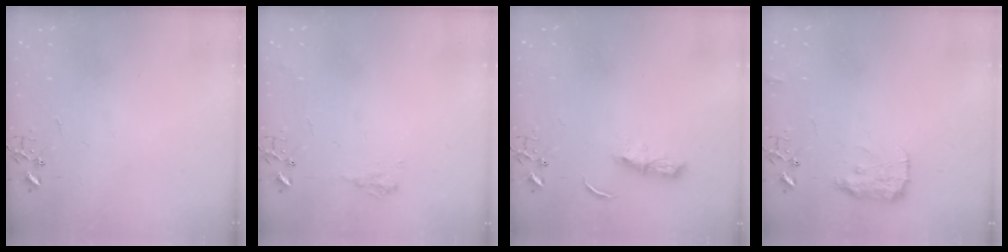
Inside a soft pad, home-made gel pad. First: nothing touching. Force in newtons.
{"total": 8.5, "press": 8.4, "slide": 0.8}
{"total": 6.1, "press": 6.0, "slide": 0.7}
{"total": 10.8, "press": 10.8, "slide": 0.4}